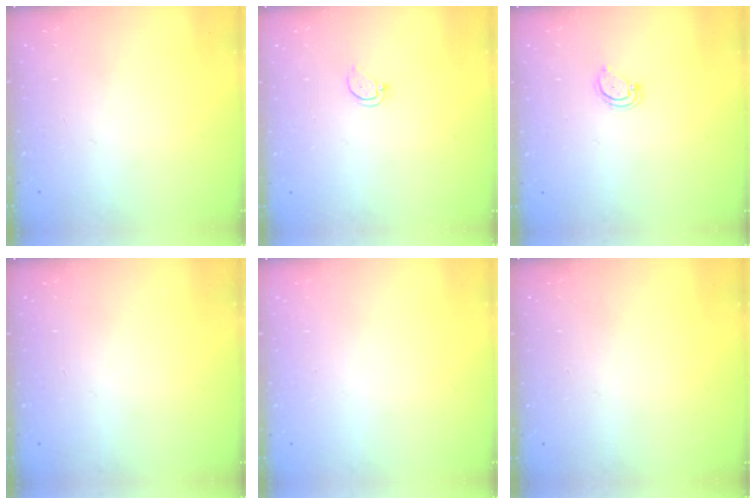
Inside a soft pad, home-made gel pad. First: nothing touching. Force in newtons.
{"total": 2.4, "press": 2.4, "slide": 0.2}
{"total": 3.1, "press": 3.1, "slide": 0.3}
{"total": 0.0}
{"total": 0.0}
{"total": 0.0}